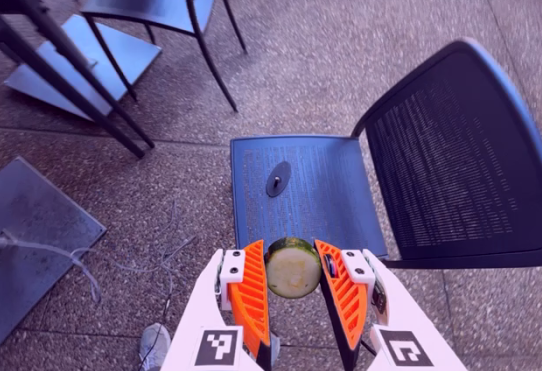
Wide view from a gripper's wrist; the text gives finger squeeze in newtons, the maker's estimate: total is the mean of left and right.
{"total": 10.3, "left": 9.8, "right": 10.8}